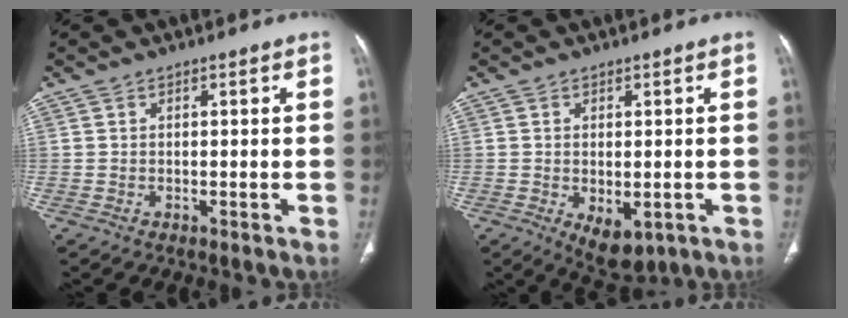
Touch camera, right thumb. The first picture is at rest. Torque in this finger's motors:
{"motor_torque": [-0.60, 0.26, -0.09, 0.18, 0.14]}